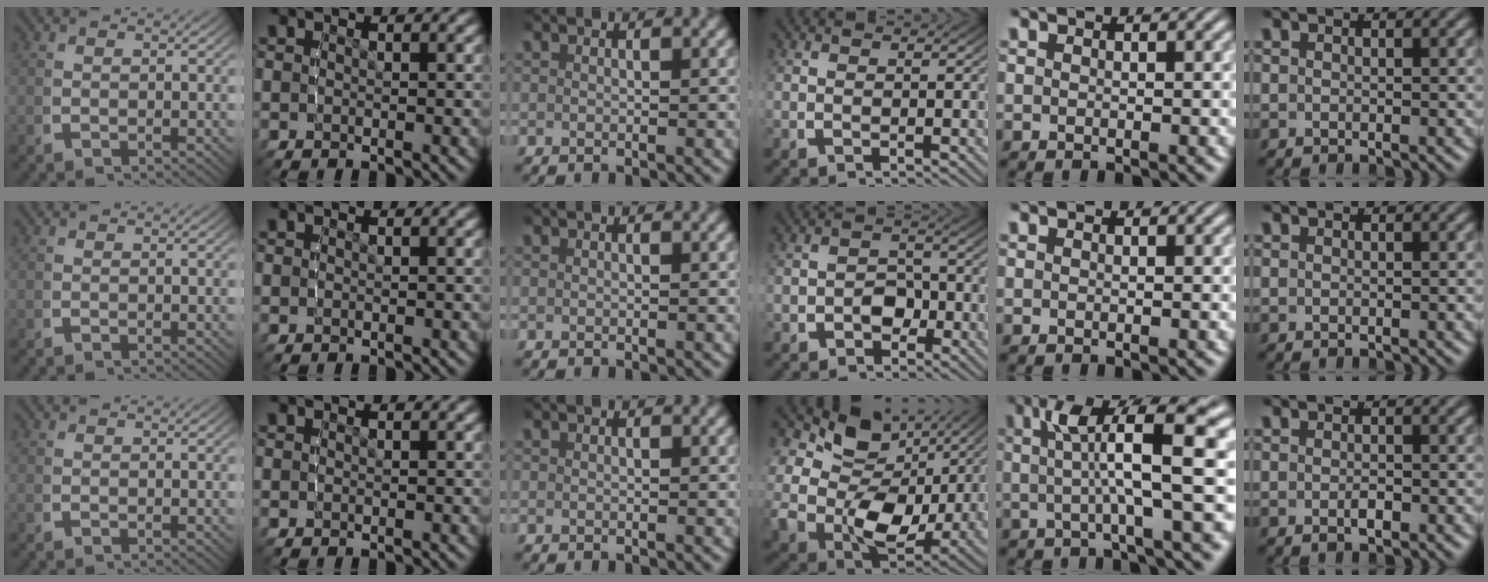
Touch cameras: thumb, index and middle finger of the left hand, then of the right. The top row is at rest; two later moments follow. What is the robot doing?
{"motion": "lift_and_place", "object": "stress ball aka squeeze ball"}